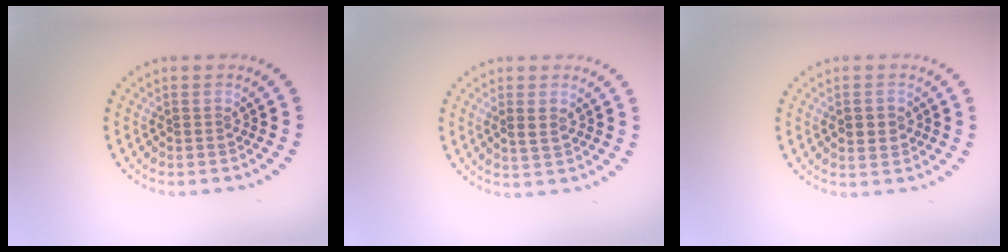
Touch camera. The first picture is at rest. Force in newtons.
{"total": 1.2, "press": 1.2, "slide": 0.2}
{"total": 2.4, "press": 2.4, "slide": 0.2}